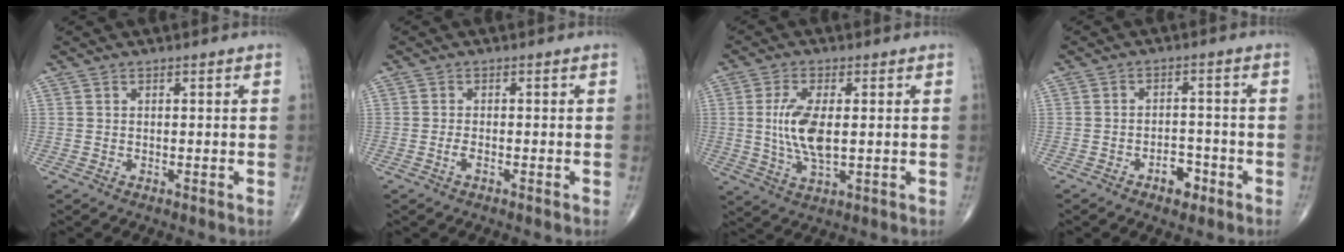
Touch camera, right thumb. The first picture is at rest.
{"total": 1.1, "force": [-0.5, 0.4, 0.9], "torque": [-0.021, 0.001, -0.011]}
{"total": 9.1, "force": [0.4, 3.8, 8.3], "torque": [-0.176, -0.012, 0.012]}
{"total": 4.2, "force": [-2.4, 2.4, 2.5], "torque": [-0.021, 0.020, -0.036]}